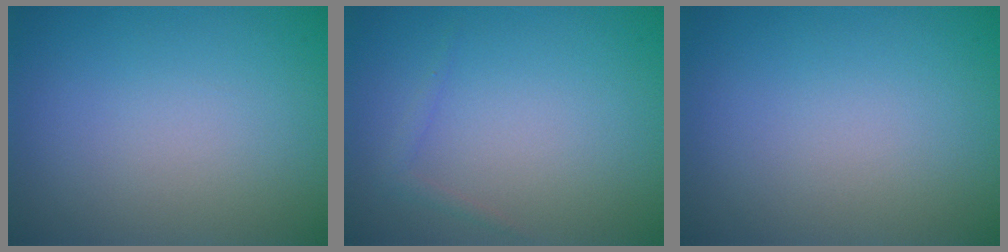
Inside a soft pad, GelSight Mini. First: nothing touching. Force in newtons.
{"total": 0.7, "press": 0.7, "slide": 0.1}
{"total": 0.0}